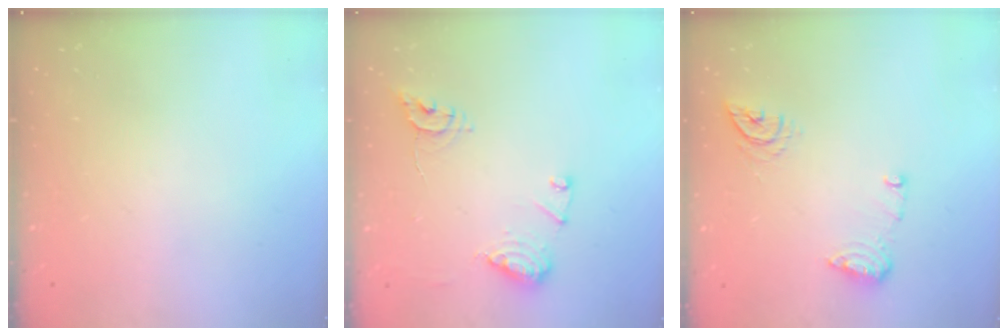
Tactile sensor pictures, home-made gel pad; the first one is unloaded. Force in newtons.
{"total": 12.1, "press": 12.0, "slide": 1.2}
{"total": 8.9, "press": 8.9, "slide": 0.5}